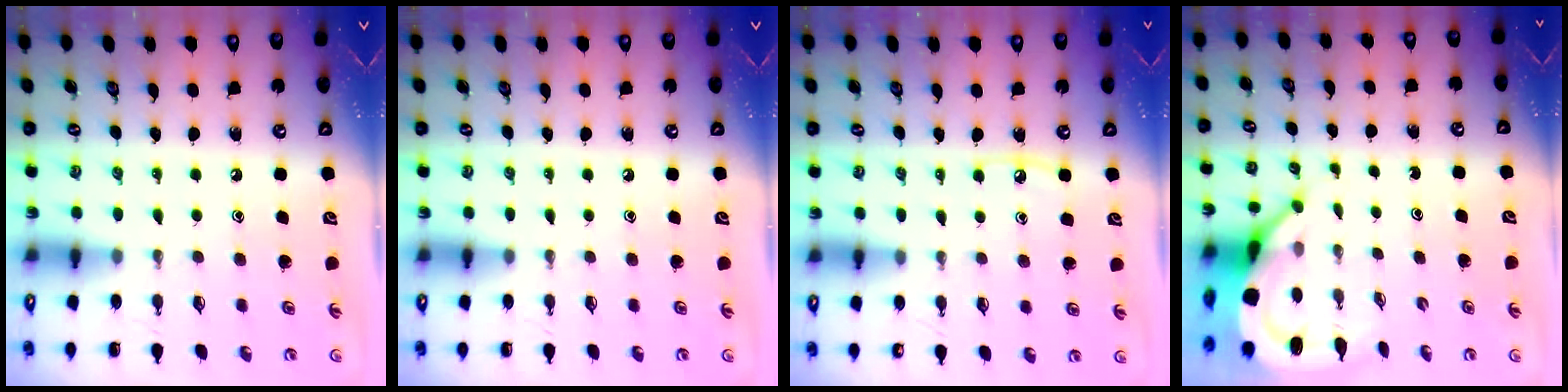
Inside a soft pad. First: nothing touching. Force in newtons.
{"total": 0.0}
{"total": 4.2, "press": 4.1, "slide": 0.5}
{"total": 6.7, "press": 6.7, "slide": 0.9}